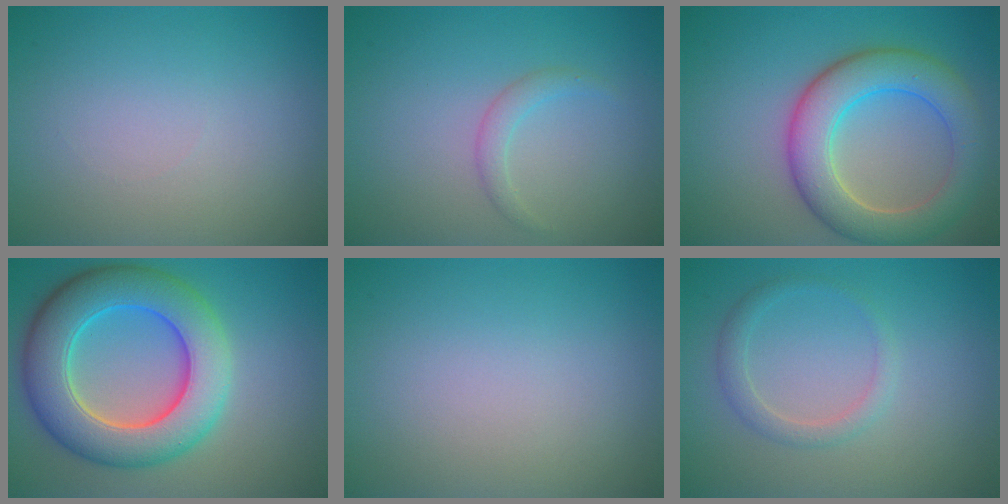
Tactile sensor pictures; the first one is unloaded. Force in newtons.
{"total": 1.3, "press": 1.3, "slide": 0.1}
{"total": 7.0, "press": 7.0, "slide": 0.3}
{"total": 9.7, "press": 9.7, "slide": 0.5}
{"total": 0.0}
{"total": 1.8, "press": 1.8, "slide": 0.1}